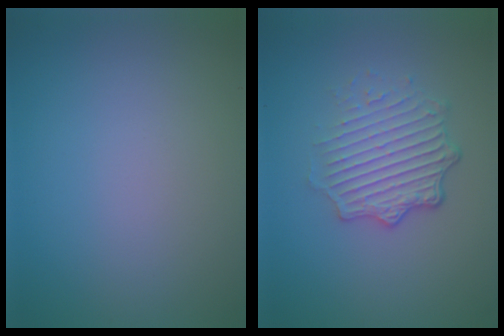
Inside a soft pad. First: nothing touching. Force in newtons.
{"total": 5.0, "press": 3.6, "slide": 3.5}